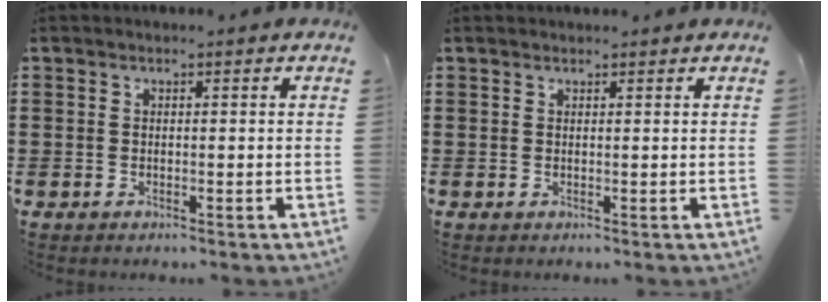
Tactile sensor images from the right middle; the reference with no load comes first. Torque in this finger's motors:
{"motor_torque": [-0.31, 0.10, 0.09, 0.03]}